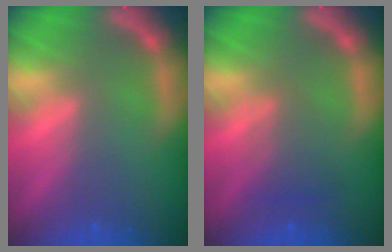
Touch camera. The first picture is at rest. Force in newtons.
{"total": 2.5}